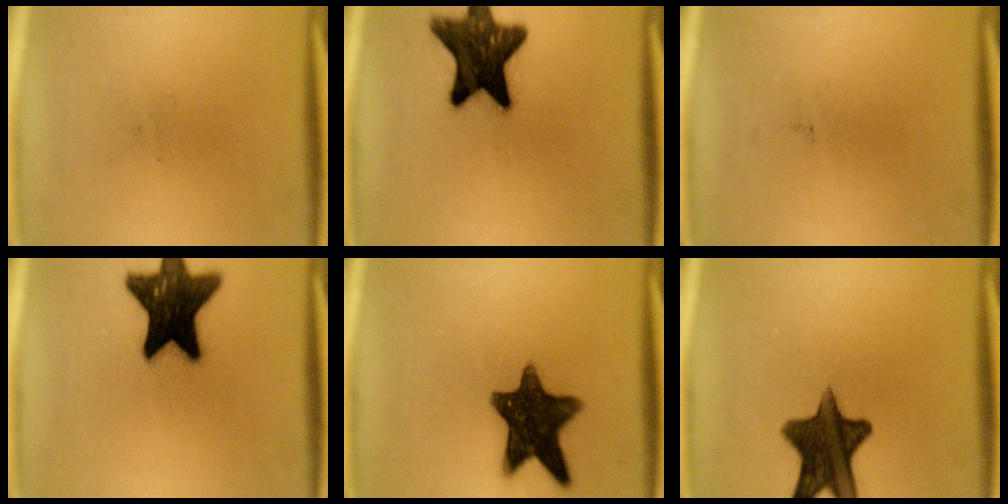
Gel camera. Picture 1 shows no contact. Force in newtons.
{"total": 15.8}
{"total": 0.0}
{"total": 17.4}
{"total": 13.4}
{"total": 12.8}